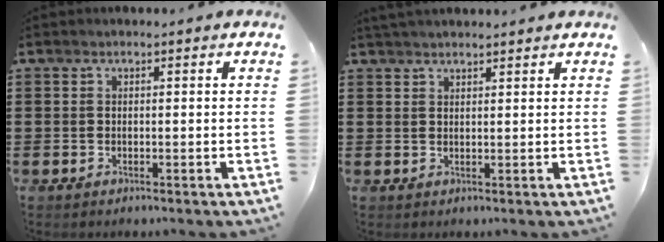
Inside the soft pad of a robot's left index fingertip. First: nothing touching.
{"total": 1.6, "force": [1.6, 0.2, 0.3], "torque": [-0.010, 0.003, 0.030]}